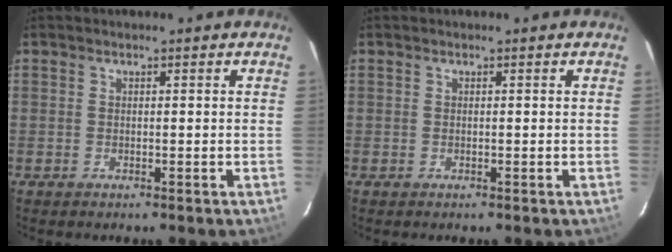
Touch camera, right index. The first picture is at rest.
{"total": 0.0}